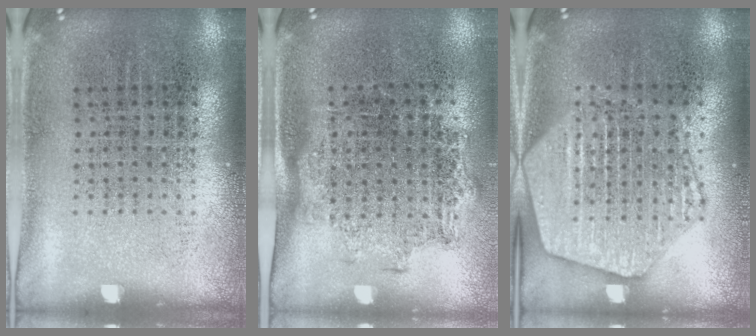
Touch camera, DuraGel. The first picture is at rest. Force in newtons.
{"total": 1.3, "press": 1.0, "slide": 0.8}
{"total": 2.2, "press": 2.2, "slide": 0.2}